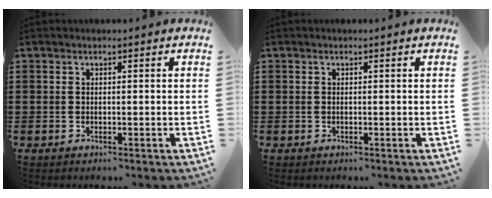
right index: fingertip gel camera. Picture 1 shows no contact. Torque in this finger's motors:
{"motor_torque": [0.91, 1.02, -0.04, 0.02]}